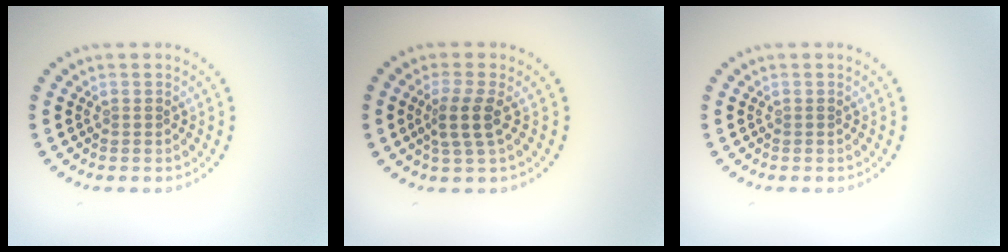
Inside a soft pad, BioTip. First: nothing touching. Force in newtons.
{"total": 2.5, "press": 2.0, "slide": 1.5}
{"total": 0.0}